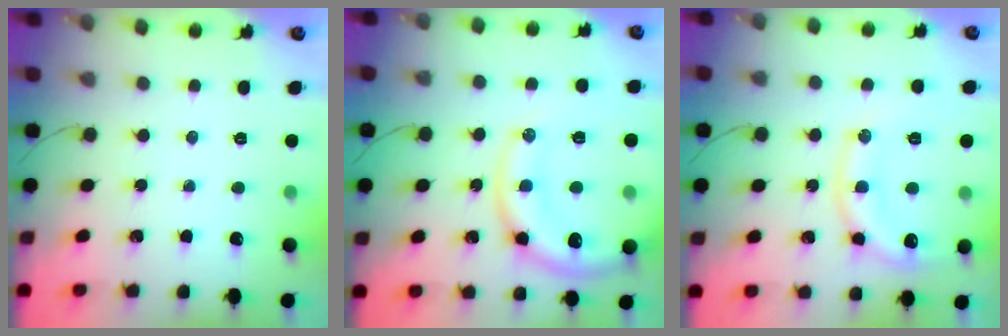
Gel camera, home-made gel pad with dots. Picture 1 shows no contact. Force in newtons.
{"total": 16.3, "press": 16.1, "slide": 2.4}
{"total": 13.5, "press": 13.5, "slide": 0.9}